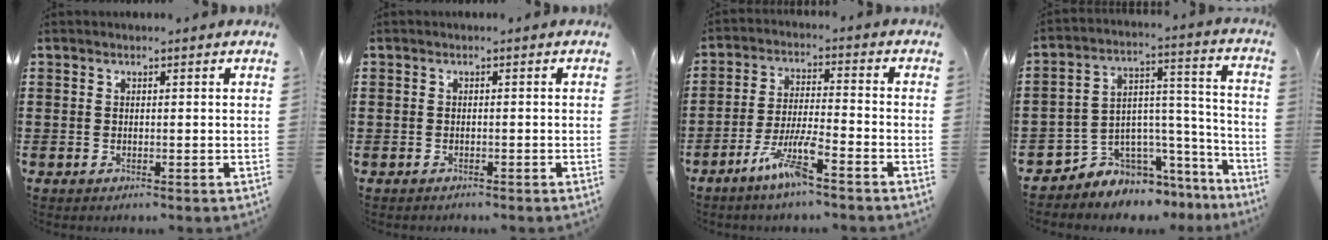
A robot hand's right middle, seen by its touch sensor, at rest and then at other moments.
{"total": 0.7, "force": [-0.6, 0.4, -0.1], "torque": [0.000, 0.002, -0.013]}
{"total": 7.4, "force": [-5.0, 0.8, 5.3], "torque": [-0.117, -0.006, -0.097]}
{"total": 5.2, "force": [-4.2, 3.1, -0.3], "torque": [-0.007, -0.005, -0.079]}